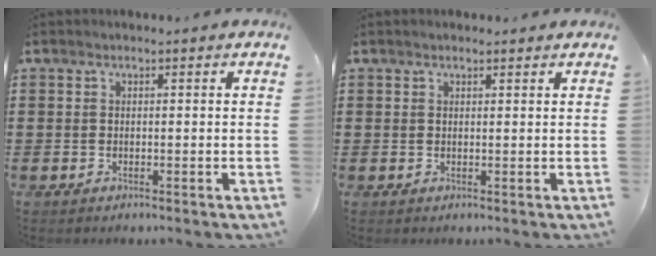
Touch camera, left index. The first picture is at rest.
{"total": 0.8, "force": [0.7, 0.2, 0.4], "torque": [-0.008, 0.001, 0.013]}